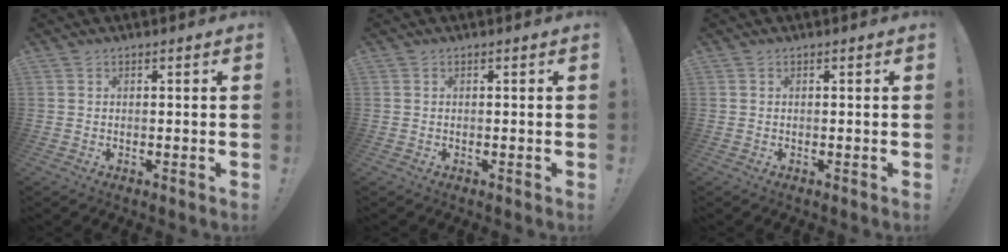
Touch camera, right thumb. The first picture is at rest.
{"total": 0.0}
{"total": 0.0}